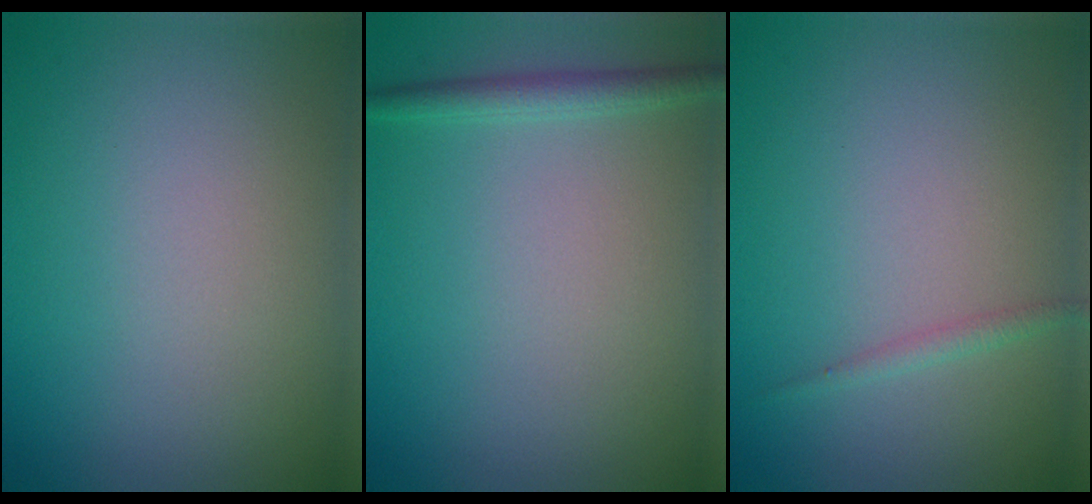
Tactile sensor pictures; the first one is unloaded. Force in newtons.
{"total": 1.8, "press": 1.8, "slide": 0.1}
{"total": 0.9, "press": 0.9, "slide": 0.1}